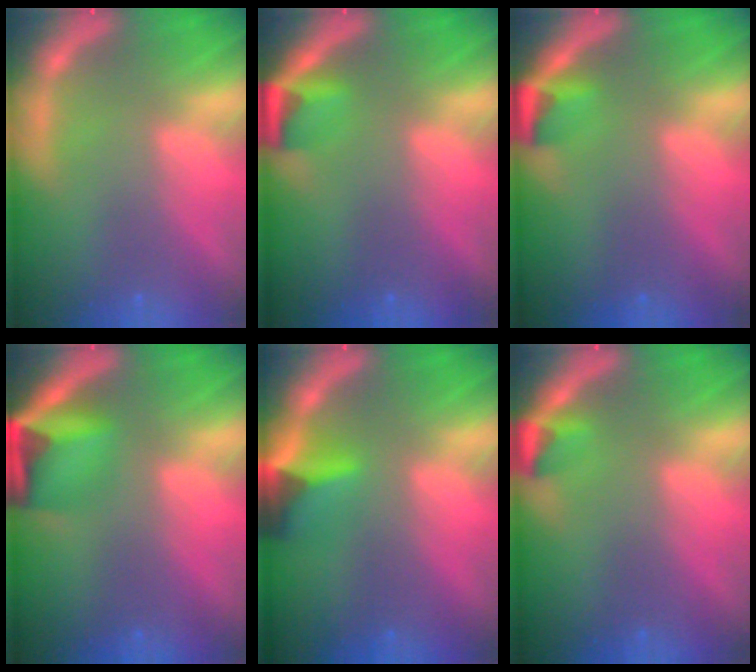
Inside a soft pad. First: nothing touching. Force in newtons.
{"total": 2.9}
{"total": 2.4}
{"total": 6.4}
{"total": 4.5}
{"total": 1.9}